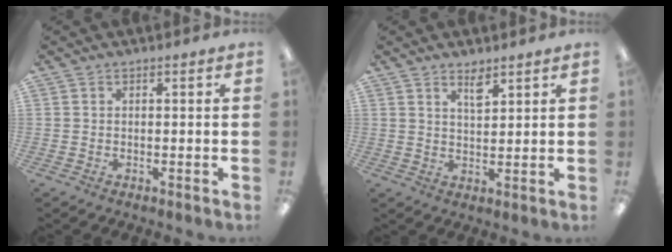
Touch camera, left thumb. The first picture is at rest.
{"total": 4.2, "force": [3.3, 1.3, 2.3], "torque": [-0.037, -0.013, 0.056]}